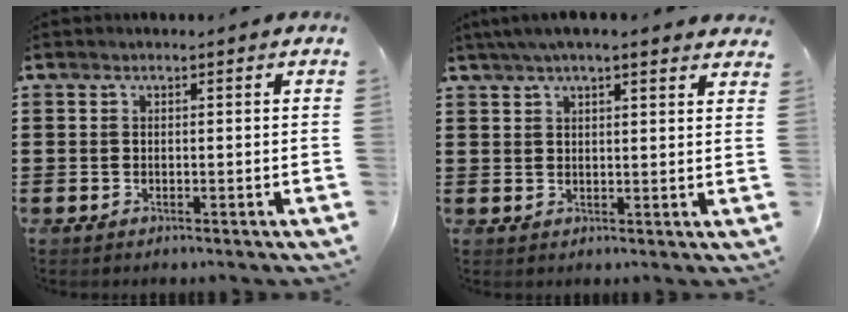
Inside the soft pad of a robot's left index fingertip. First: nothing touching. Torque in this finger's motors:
{"motor_torque": [2.14, 0.00, 0.84, 0.09]}